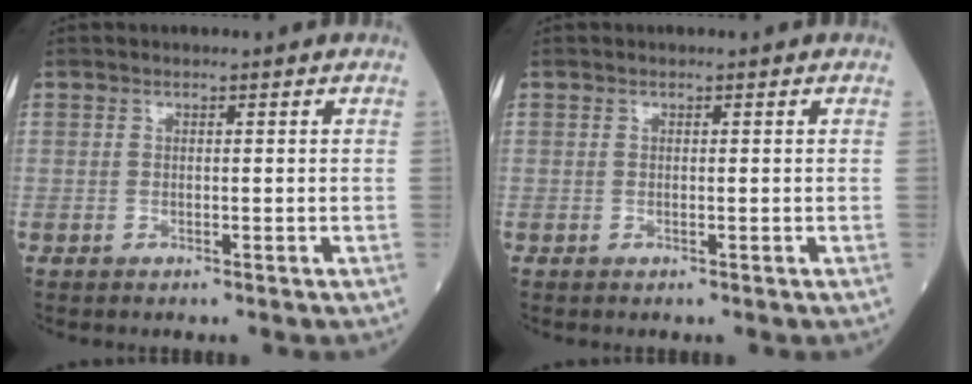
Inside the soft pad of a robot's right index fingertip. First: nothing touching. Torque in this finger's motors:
{"motor_torque": [0.00, 0.00, 0.00, 0.01]}